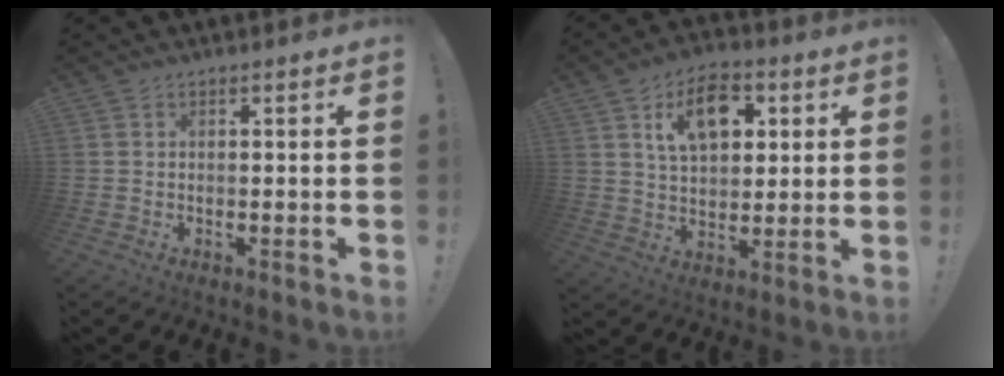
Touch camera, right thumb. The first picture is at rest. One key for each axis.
{"total": 13.3, "fx": 5.8, "fy": 8.7, "fz": 8.2, "tx": -0.113, "ty": -0.011, "tz": 0.103}